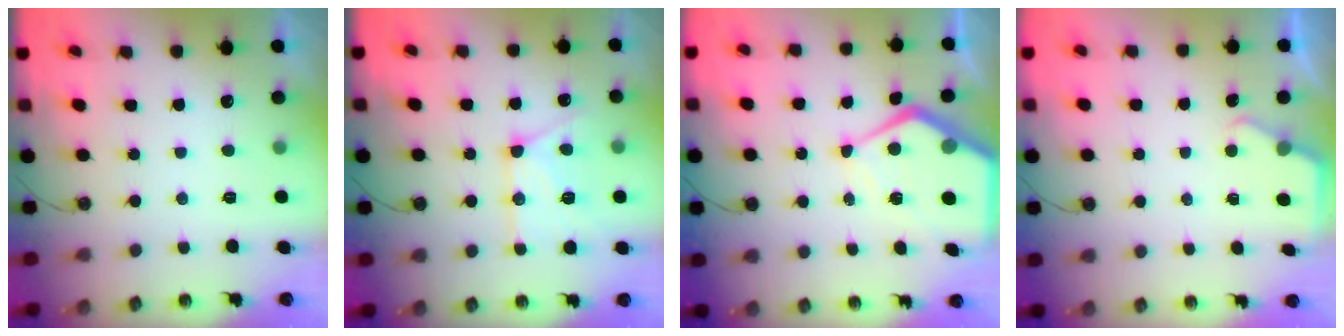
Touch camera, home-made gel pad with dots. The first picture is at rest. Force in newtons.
{"total": 12.9, "press": 12.9, "slide": 1.2}
{"total": 10.9, "press": 10.8, "slide": 1.1}
{"total": 2.8, "press": 2.8, "slide": 0.5}